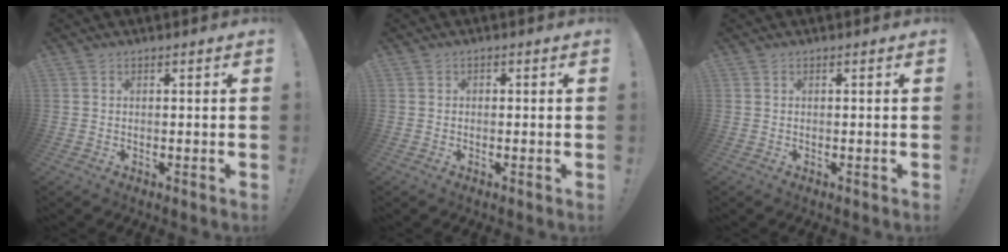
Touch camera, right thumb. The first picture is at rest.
{"total": 0.9, "force": [-0.4, 0.8, 0.2], "torque": [-0.004, 0.004, -0.008]}
{"total": 0.0}